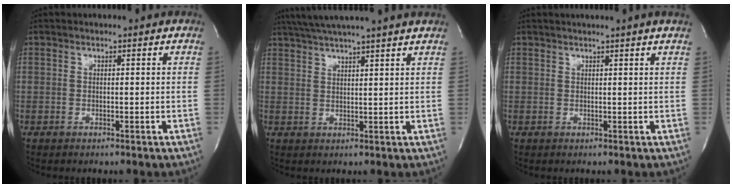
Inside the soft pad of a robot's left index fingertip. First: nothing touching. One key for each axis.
{"total": 11.5, "fx": 10.0, "fy": -1.1, "fz": 5.7, "tx": -0.102, "ty": 0.026, "tz": 0.138}
{"total": 3.1, "fx": 2.6, "fy": -1.0, "fz": 1.3, "tx": -0.019, "ty": 0.005, "tz": 0.033}